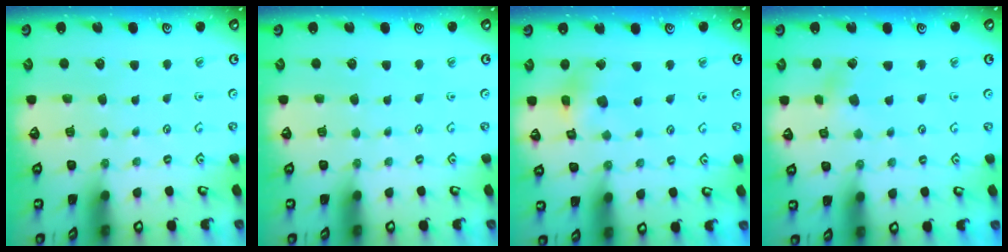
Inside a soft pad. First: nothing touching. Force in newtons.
{"total": 0.0}
{"total": 10.2, "press": 10.1, "slide": 1.0}
{"total": 2.5, "press": 2.5, "slide": 0.4}